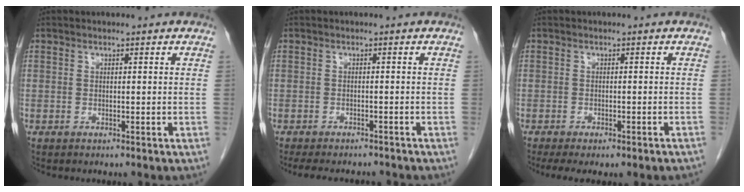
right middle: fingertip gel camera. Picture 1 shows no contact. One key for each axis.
{"total": 8.7, "fx": -7.8, "fy": 2.5, "fz": 3.0, "tx": -0.045, "ty": -0.005, "tz": -0.101}
{"total": 7.0, "fx": -5.5, "fy": 1.4, "fz": 4.1, "tx": -0.052, "ty": -0.004, "tz": -0.072}